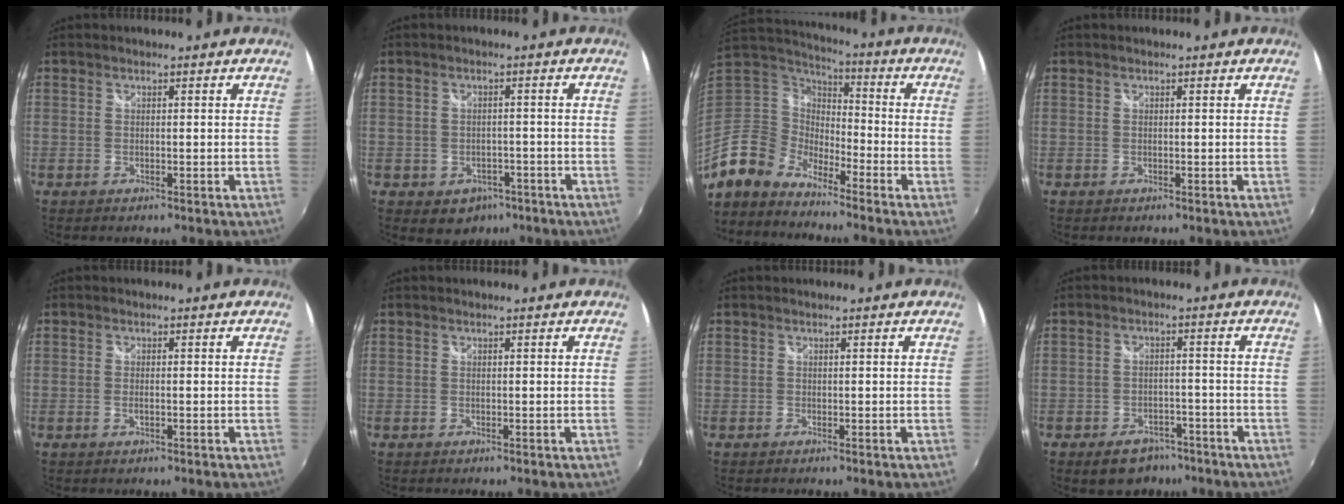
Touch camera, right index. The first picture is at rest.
{"total": 5.8, "force": [-3.1, 4.5, 1.9], "torque": [-0.043, 0.002, -0.031]}
{"total": 11.8, "force": [-8.7, 7.2, 3.6], "torque": [-0.093, 0.012, -0.180]}
{"total": 0.0}
{"total": 1.1, "force": [-0.2, 0.4, 1.0], "torque": [-0.020, -0.001, -0.004]}
{"total": 0.0}
{"total": 0.0}
{"total": 7.7, "force": [-5.4, 4.8, 2.7], "torque": [-0.067, 0.010, -0.068]}